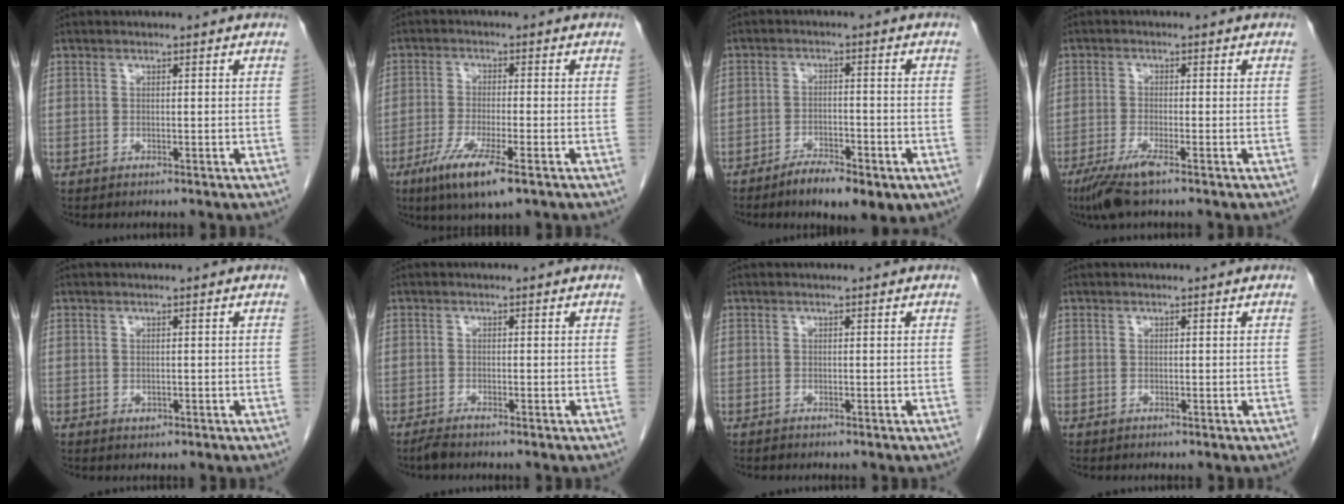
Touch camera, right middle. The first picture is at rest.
{"total": 8.3, "force": [-4.6, 0.8, 6.8], "torque": [-0.131, -0.022, -0.078]}
{"total": 7.8, "force": [-4.9, 2.4, 5.6], "torque": [-0.083, -0.002, -0.071]}
{"total": 5.0, "force": [-3.3, 0.3, 3.8], "torque": [-0.079, -0.015, -0.063]}
{"total": 0.8, "force": [-0.2, 0.6, 0.4], "torque": [-0.008, 0.000, 0.000]}
{"total": 1.4, "force": [-1.2, 0.0, 0.7], "torque": [-0.022, -0.005, -0.024]}
{"total": 0.0}
{"total": 0.0}